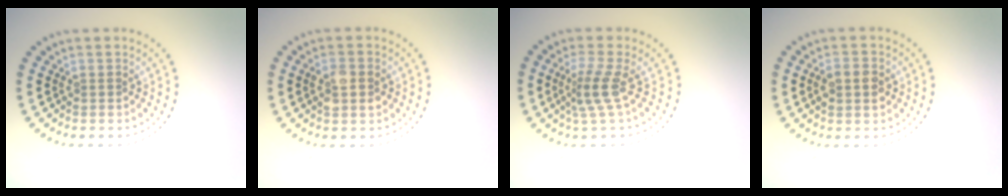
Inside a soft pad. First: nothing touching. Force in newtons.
{"total": 2.2, "press": 2.2, "slide": 0.2}
{"total": 2.7, "press": 1.9, "slide": 1.9}
{"total": 2.3, "press": 2.3, "slide": 0.0}